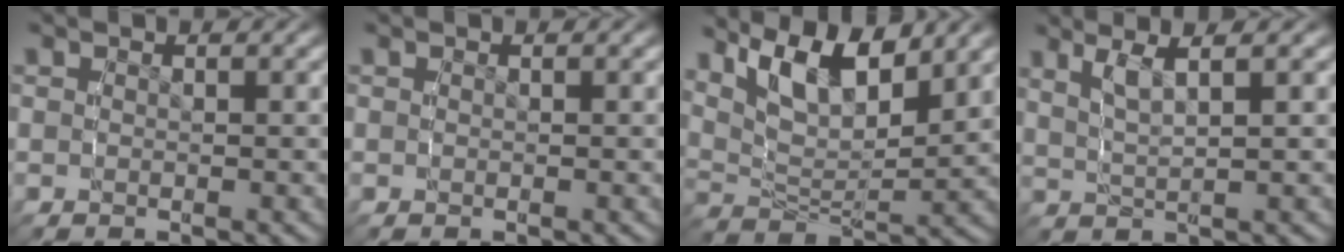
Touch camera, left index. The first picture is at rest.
{"total": 0.0}
{"total": 9.2, "force": [4.5, 5.6, 5.8], "torque": [-0.115, -0.009, 0.078]}
{"total": 3.9, "force": [2.0, 1.5, 3.0], "torque": [-0.061, 0.000, 0.038]}